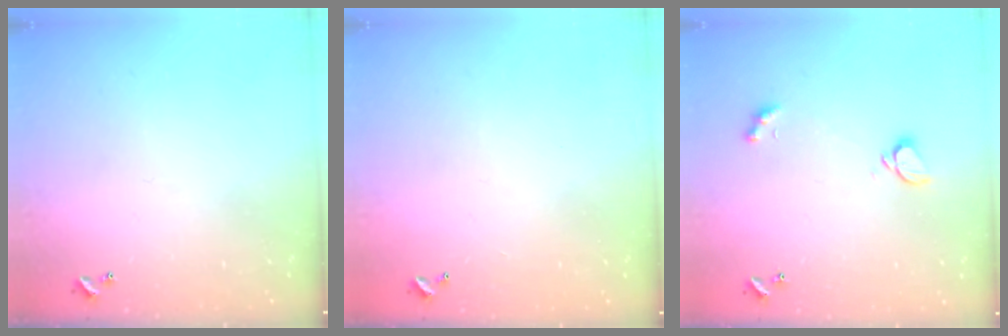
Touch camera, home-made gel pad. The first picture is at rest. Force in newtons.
{"total": 2.9, "press": 2.9, "slide": 0.1}
{"total": 1.9, "press": 1.7, "slide": 0.8}